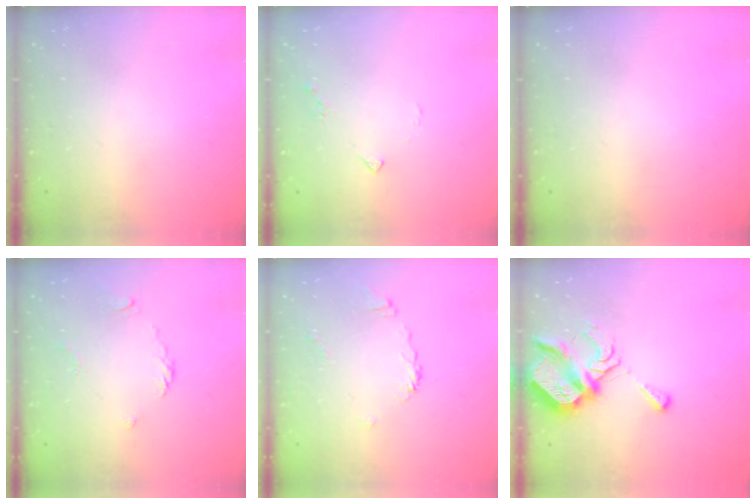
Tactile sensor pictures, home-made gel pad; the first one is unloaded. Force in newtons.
{"total": 4.0, "press": 4.0, "slide": 0.8}
{"total": 0.0}
{"total": 2.7, "press": 2.6, "slide": 0.6}
{"total": 4.6, "press": 4.6, "slide": 0.5}
{"total": 8.1, "press": 8.0, "slide": 1.2}